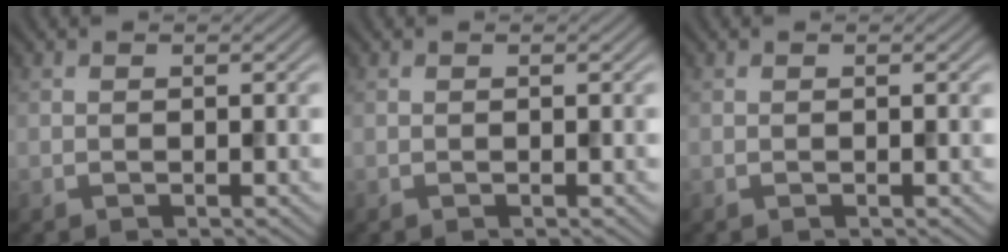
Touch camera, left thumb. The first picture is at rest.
{"total": 0.0}
{"total": 0.0}